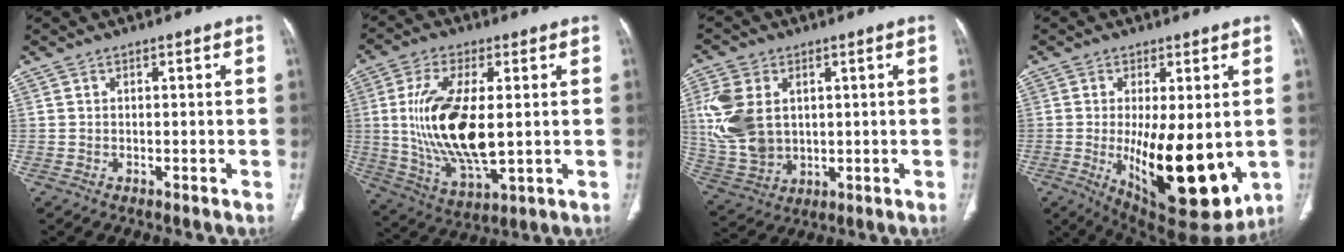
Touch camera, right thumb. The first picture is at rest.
{"total": 17.5, "force": [0.9, 7.5, 15.8], "torque": [-0.314, -0.017, 0.026]}
{"total": 13.5, "force": [2.6, 9.6, 9.2], "torque": [-0.190, -0.007, 0.064]}
{"total": 17.9, "force": [-2.4, 6.8, 16.4], "torque": [-0.249, -0.037, -0.015]}